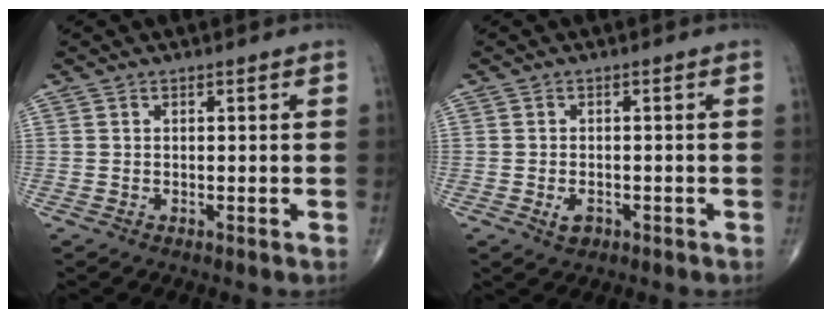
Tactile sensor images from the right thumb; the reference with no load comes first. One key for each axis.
{"total": 2.4, "fx": -1.0, "fy": 1.6, "fz": 1.5, "tx": -0.022, "ty": 0.002, "tz": -0.012}